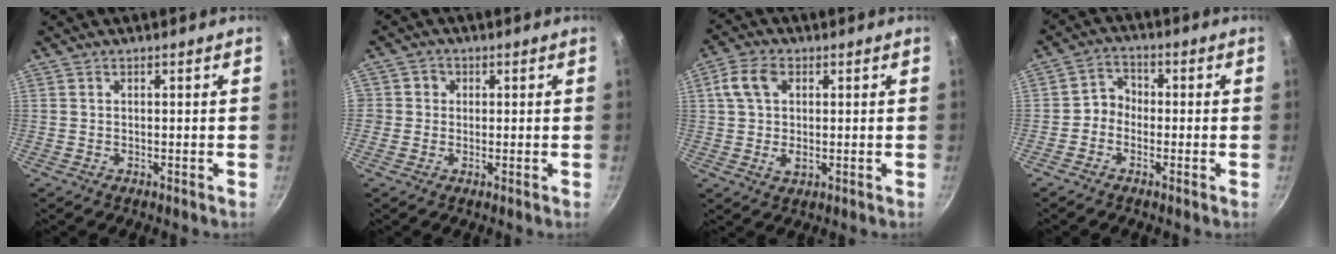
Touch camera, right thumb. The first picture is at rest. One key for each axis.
{"total": 2.9, "fx": 0.3, "fy": 2.9, "fz": 0.5, "tx": 0.014, "ty": 0.006, "tz": 0.003}
{"total": 7.7, "fx": 1.4, "fy": 4.9, "fz": 5.9, "tx": -0.113, "ty": 0.004, "tz": 0.028}
{"total": 4.4, "fx": -1.3, "fy": 3.7, "fz": 2.1, "tx": -0.016, "ty": 0.021, "tz": -0.038}